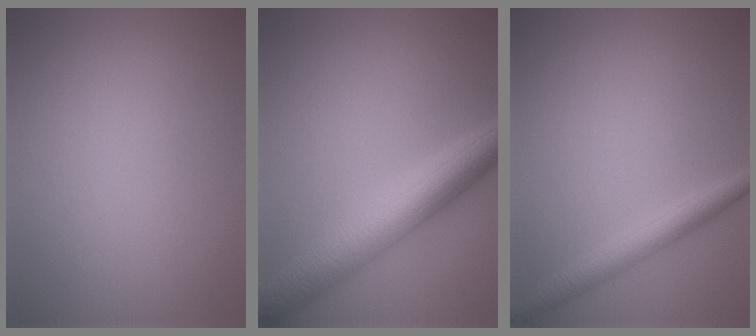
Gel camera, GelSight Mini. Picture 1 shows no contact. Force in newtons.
{"total": 6.5, "press": 6.5, "slide": 0.2}
{"total": 2.6, "press": 2.6, "slide": 0.1}